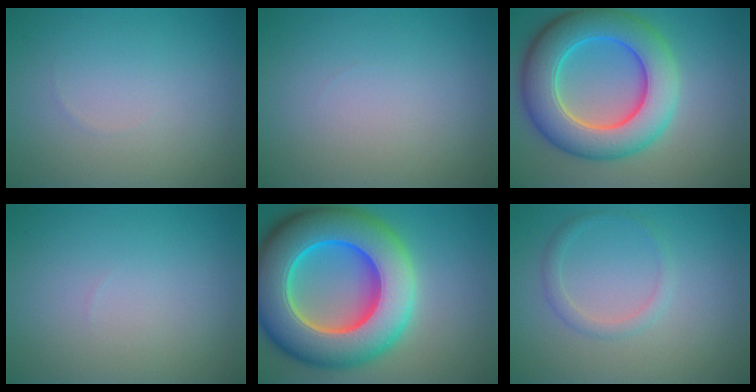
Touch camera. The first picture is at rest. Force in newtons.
{"total": 0.0}
{"total": 9.9, "press": 9.9, "slide": 0.3}
{"total": 0.0}
{"total": 15.6, "press": 15.6, "slide": 0.5}
{"total": 1.5, "press": 1.5, "slide": 0.0}